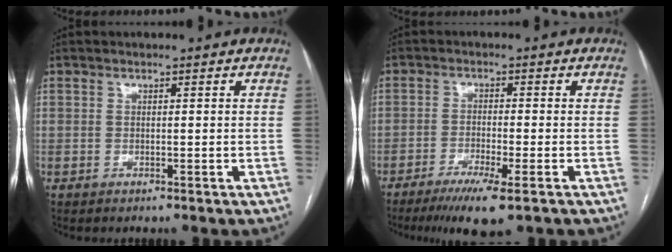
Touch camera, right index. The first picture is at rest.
{"total": 7.3, "force": [-4.7, 0.4, 5.6], "torque": [-0.094, -0.017, -0.076]}